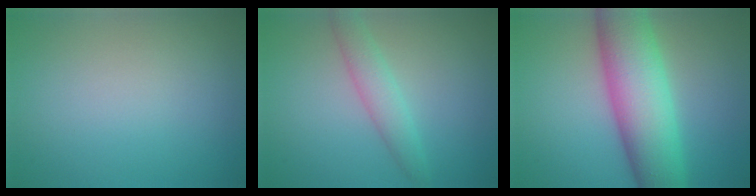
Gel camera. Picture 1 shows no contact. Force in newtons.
{"total": 2.6, "press": 2.6, "slide": 0.1}
{"total": 10.0, "press": 10.0, "slide": 0.3}